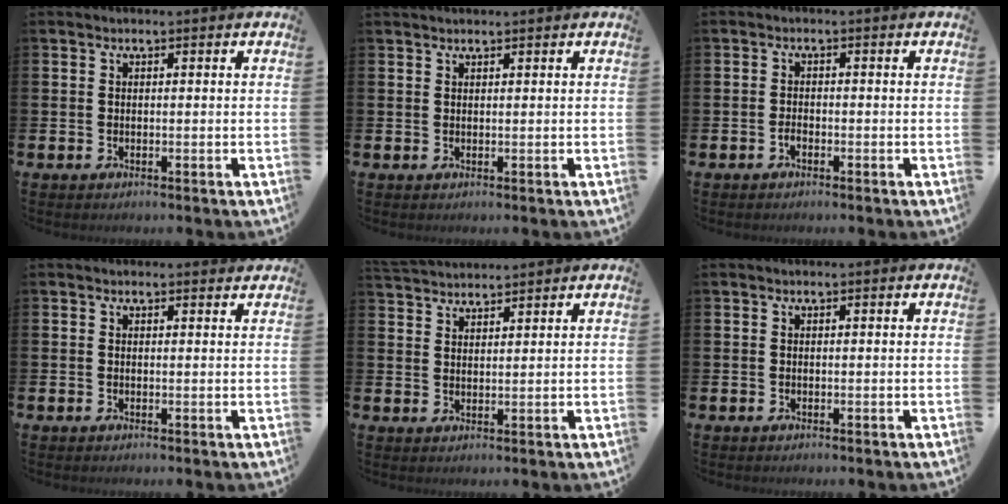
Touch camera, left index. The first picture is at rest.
{"total": 0.9, "force": [0.9, 0.1, 0.2], "torque": [0.005, -0.001, 0.014]}
{"total": 1.0, "force": [-0.7, 0.5, 0.5], "torque": [-0.017, 0.000, -0.012]}
{"total": 0.7, "force": [0.6, 0.3, 0.2], "torque": [0.008, -0.001, 0.008]}
{"total": 3.2, "force": [3.2, 0.4, 0.0], "torque": [-0.017, -0.011, 0.061]}
{"total": 0.0}